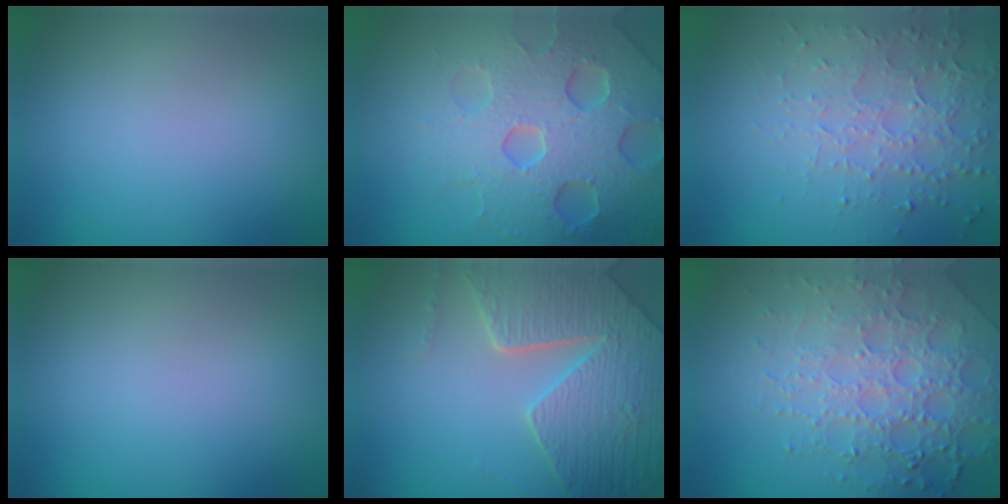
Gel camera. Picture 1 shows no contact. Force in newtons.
{"total": 7.3, "press": 7.1, "slide": 1.5}
{"total": 4.6, "press": 3.4, "slide": 3.1}
{"total": 0.0}
{"total": 7.5, "press": 5.6, "slide": 5.0}
{"total": 7.1, "press": 5.1, "slide": 4.9}